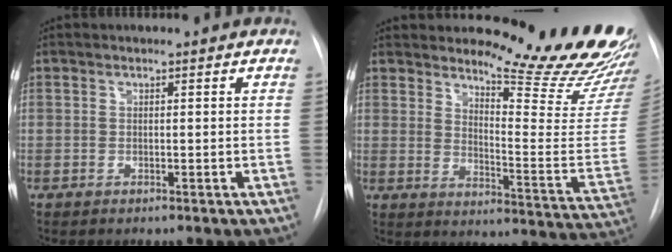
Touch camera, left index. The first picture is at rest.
{"total": 20.9, "force": [19.0, 1.8, 8.6], "torque": [-0.114, -0.134, 0.228]}